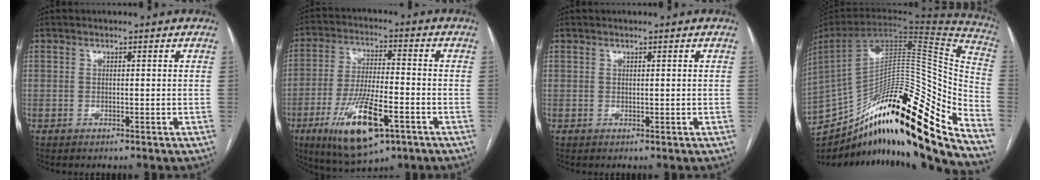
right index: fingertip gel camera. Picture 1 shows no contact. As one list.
[{"total": 14.8, "force": [-6.8, 4.1, 12.5], "torque": [-0.241, -0.019, -0.108]}, {"total": 0.0}, {"total": 35.9, "force": [-25.4, 4.8, 24.8], "torque": [-0.378, -0.015, -0.386]}]